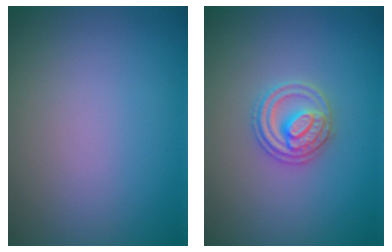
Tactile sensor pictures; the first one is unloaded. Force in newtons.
{"total": 2.8, "press": 2.7, "slide": 0.5}